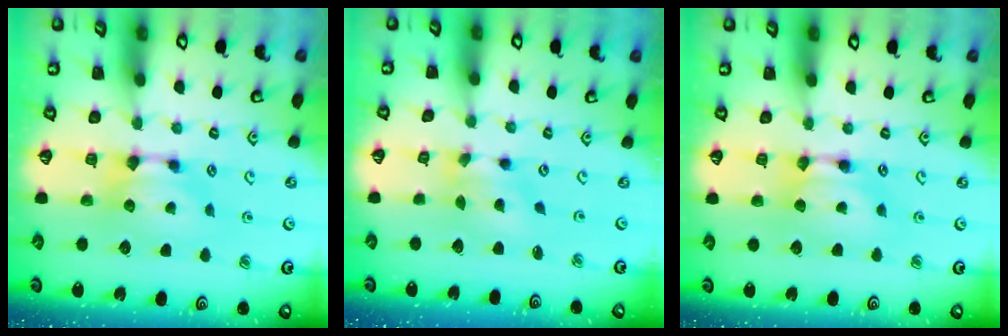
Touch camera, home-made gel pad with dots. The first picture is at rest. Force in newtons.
{"total": 2.2, "press": 1.7, "slide": 1.4}
{"total": 1.6, "press": 1.6, "slide": 0.1}